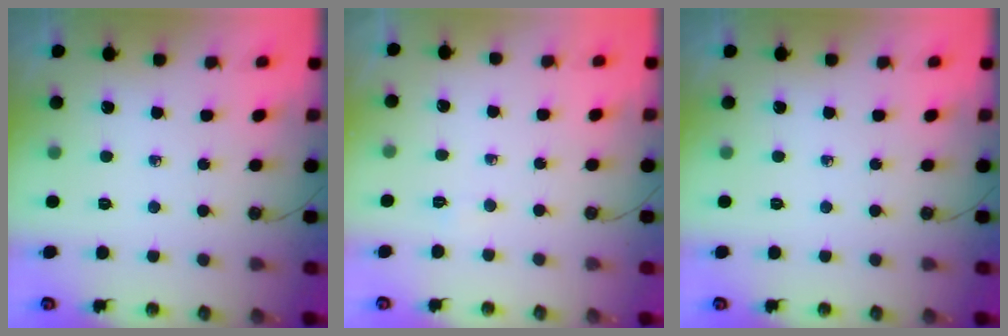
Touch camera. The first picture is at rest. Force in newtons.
{"total": 2.1, "press": 1.6, "slide": 1.4}
{"total": 0.0}